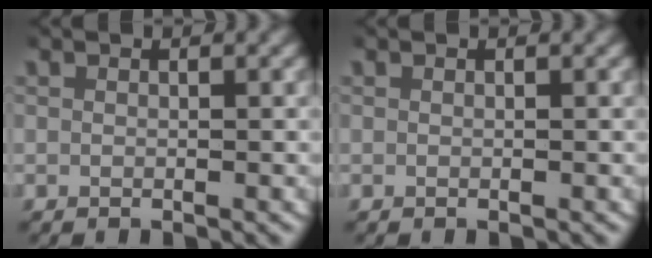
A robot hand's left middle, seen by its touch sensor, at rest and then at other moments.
{"total": 0.0}